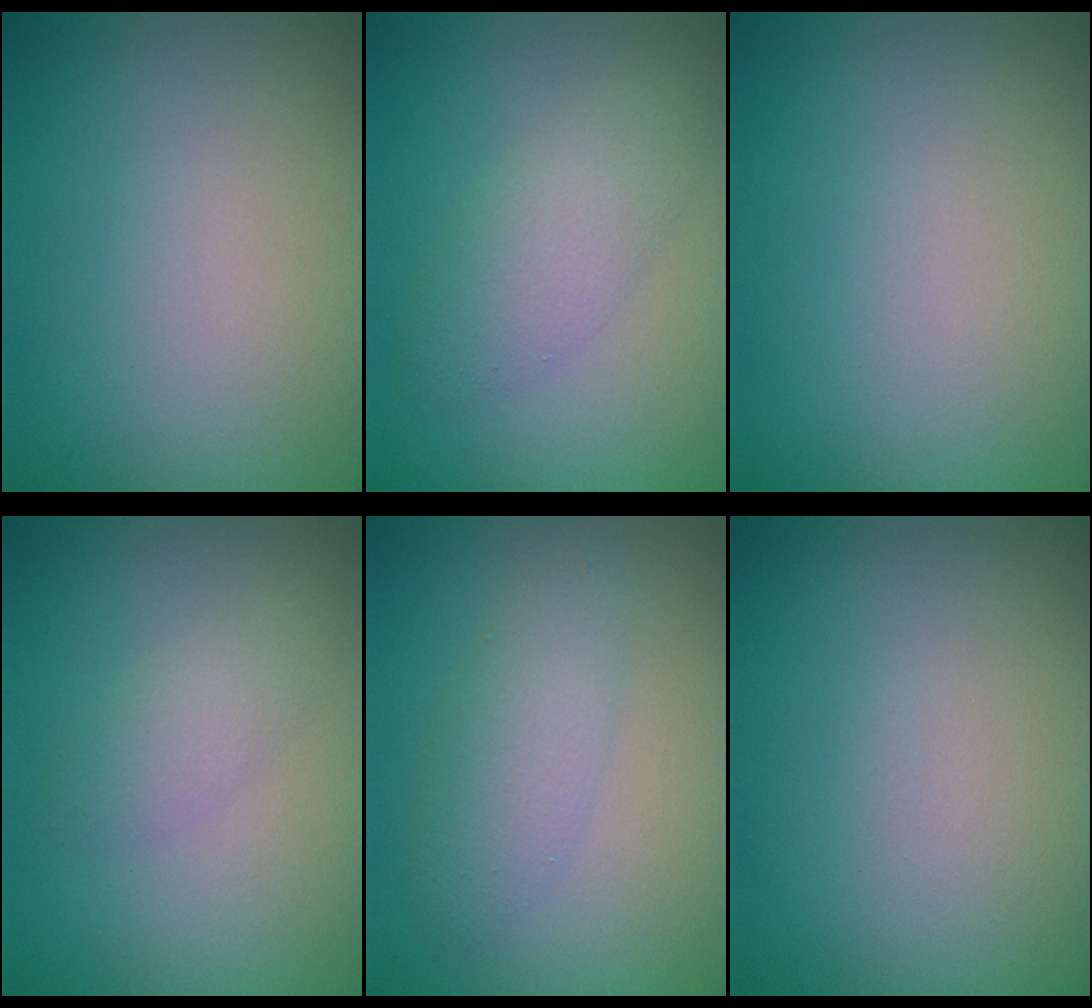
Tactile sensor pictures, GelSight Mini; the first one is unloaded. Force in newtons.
{"total": 3.4, "press": 3.4, "slide": 0.1}
{"total": 0.0}
{"total": 1.8, "press": 1.8, "slide": 0.0}
{"total": 2.9, "press": 2.9, "slide": 0.1}
{"total": 0.0}